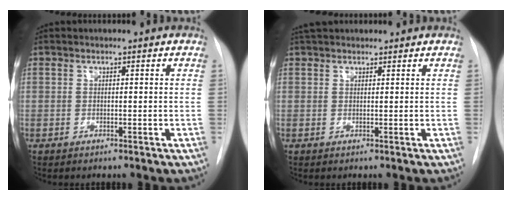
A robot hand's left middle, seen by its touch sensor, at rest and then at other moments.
{"total": 4.3, "force": [3.8, 1.4, 1.3], "torque": [-0.011, 0.037, 0.061]}